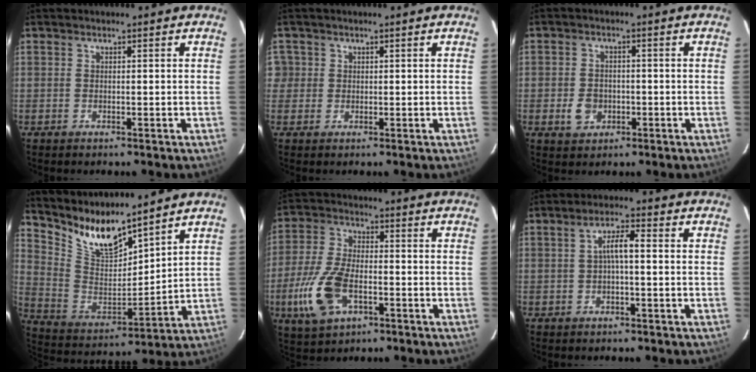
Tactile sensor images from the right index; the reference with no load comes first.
{"total": 2.3, "force": [0.0, 2.3, -0.1], "torque": [0.012, 0.017, 0.003]}
{"total": 4.5, "force": [-1.5, 3.7, 2.0], "torque": [-0.046, 0.006, -0.019]}
{"total": 12.1, "force": [10.6, 2.4, 5.3], "torque": [-0.114, -0.018, 0.214]}
{"total": 12.6, "force": [-4.7, 6.7, 9.6], "torque": [-0.222, -0.007, -0.085]}
{"total": 3.6, "force": [-0.2, 0.7, 3.6], "torque": [-0.067, 0.011, -0.001]}